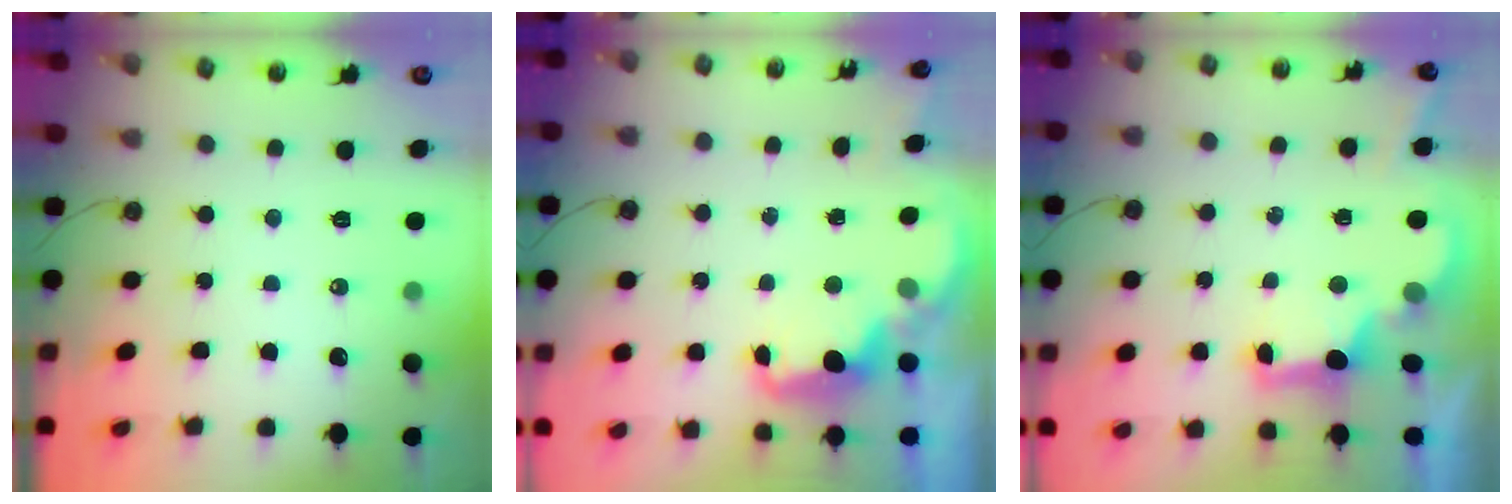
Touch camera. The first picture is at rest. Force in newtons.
{"total": 2.1, "press": 2.0, "slide": 0.6}
{"total": 2.9, "press": 2.7, "slide": 0.9}